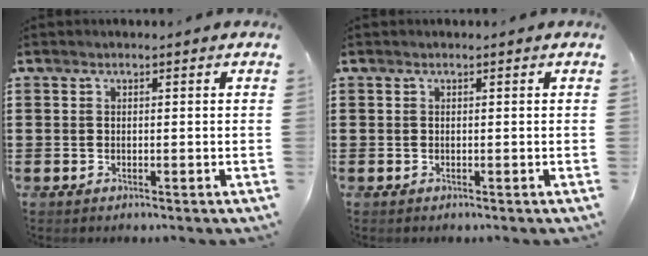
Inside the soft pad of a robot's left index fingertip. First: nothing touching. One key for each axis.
{"total": 0.0}